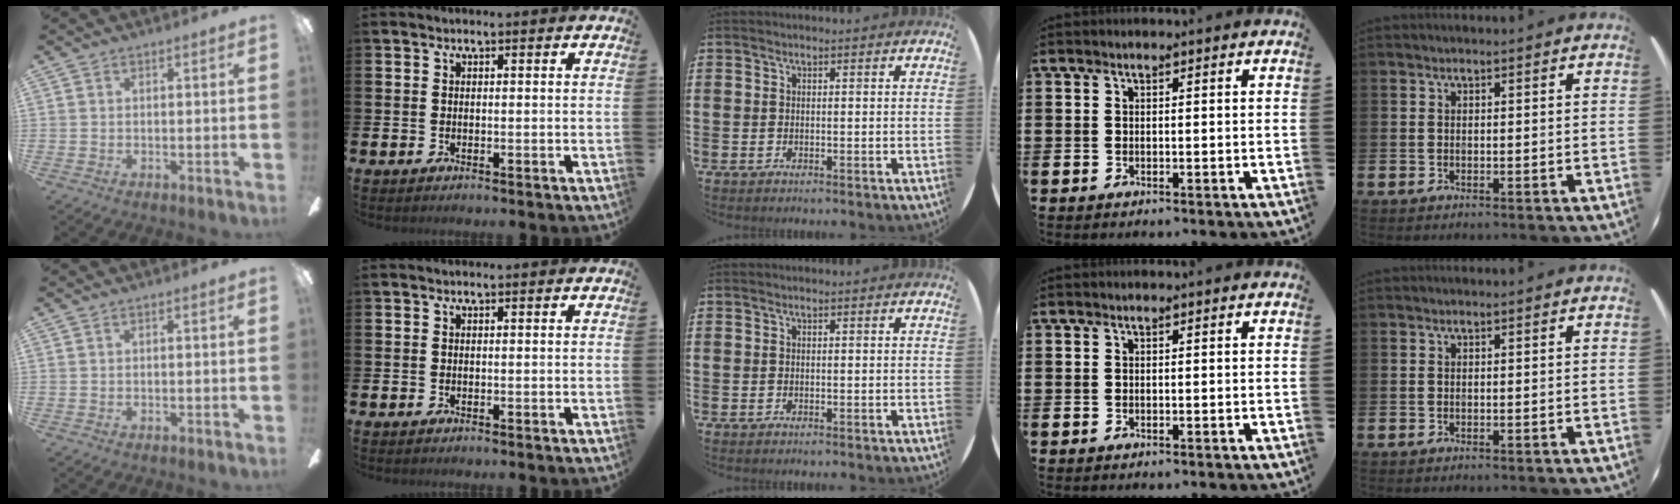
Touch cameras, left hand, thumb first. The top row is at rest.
{}